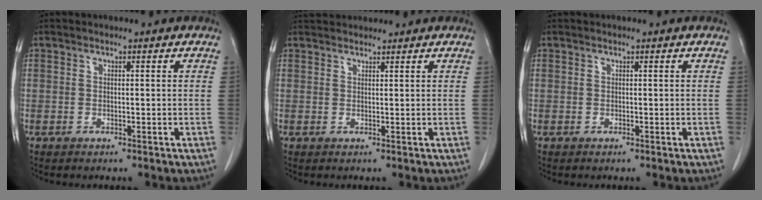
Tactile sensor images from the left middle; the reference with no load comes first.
{"total": 3.1, "force": [3.1, 0.4, 0.3], "torque": [-0.006, 0.028, 0.055]}
{"total": 0.0}